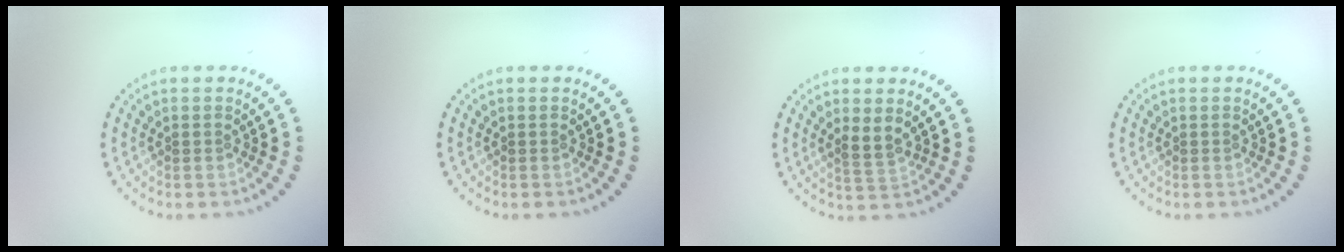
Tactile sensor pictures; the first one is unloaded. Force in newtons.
{"total": 0.0}
{"total": 1.8, "press": 1.6, "slide": 0.9}
{"total": 0.0}